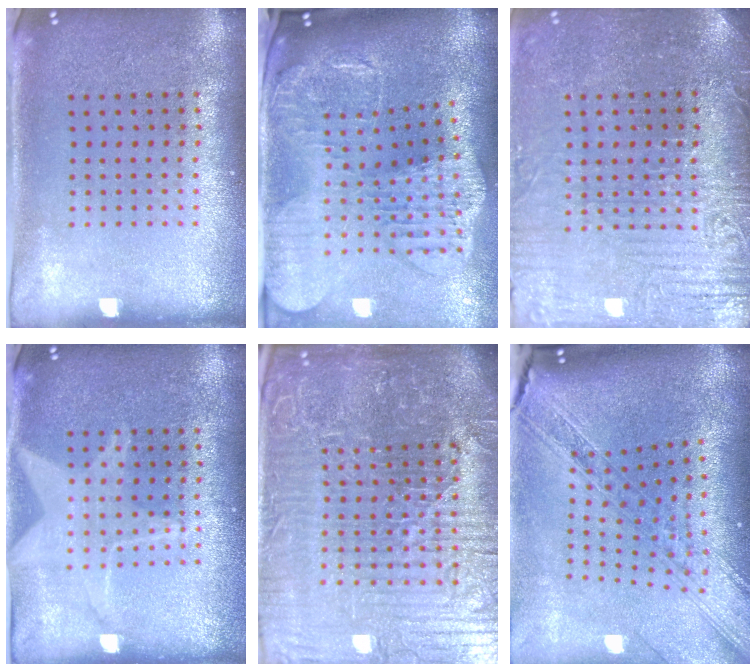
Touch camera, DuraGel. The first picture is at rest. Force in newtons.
{"total": 3.4, "press": 2.7, "slide": 2.0}
{"total": 3.8, "press": 3.5, "slide": 1.3}
{"total": 2.5, "press": 2.5, "slide": 0.3}
{"total": 8.0, "press": 7.1, "slide": 3.6}
{"total": 2.8, "press": 2.2, "slide": 1.7}